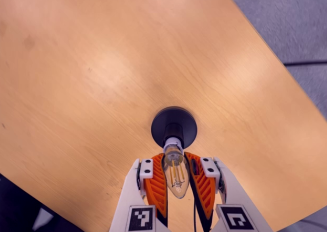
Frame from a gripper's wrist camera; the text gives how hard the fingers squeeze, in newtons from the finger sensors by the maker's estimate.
{"total": 26.2, "left": 26.7, "right": 25.6}